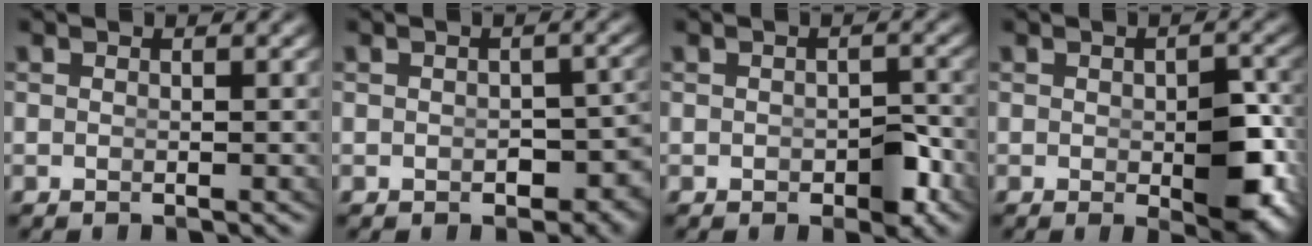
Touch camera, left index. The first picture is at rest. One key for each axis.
{"total": 2.8, "fx": -1.6, "fy": 1.6, "fz": 1.6, "tx": -0.011, "ty": -0.013, "tz": -0.018}
{"total": 2.1, "fx": -1.0, "fy": 1.0, "fz": 1.5, "tx": -0.014, "ty": -0.008, "tz": -0.012}
{"total": 5.2, "fx": -1.3, "fy": 2.5, "fz": 4.3, "tx": -0.058, "ty": -0.021, "tz": -0.012}